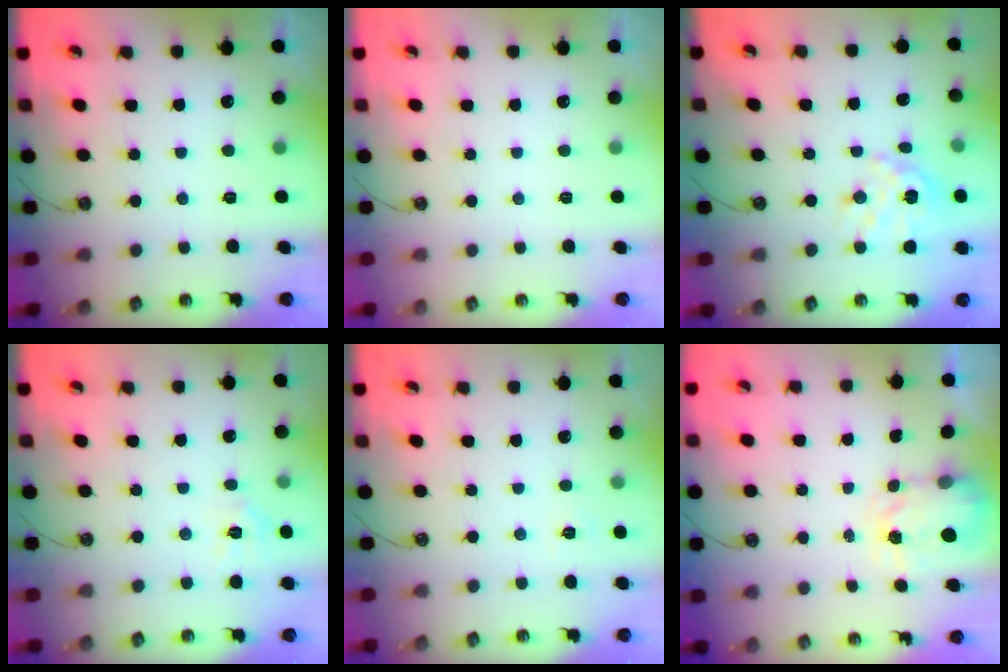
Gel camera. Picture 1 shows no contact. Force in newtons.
{"total": 0.0}
{"total": 13.4, "press": 13.3, "slide": 1.3}
{"total": 3.4, "press": 3.4, "slide": 0.3}
{"total": 2.6, "press": 2.6, "slide": 0.3}
{"total": 3.9, "press": 3.8, "slide": 0.6}